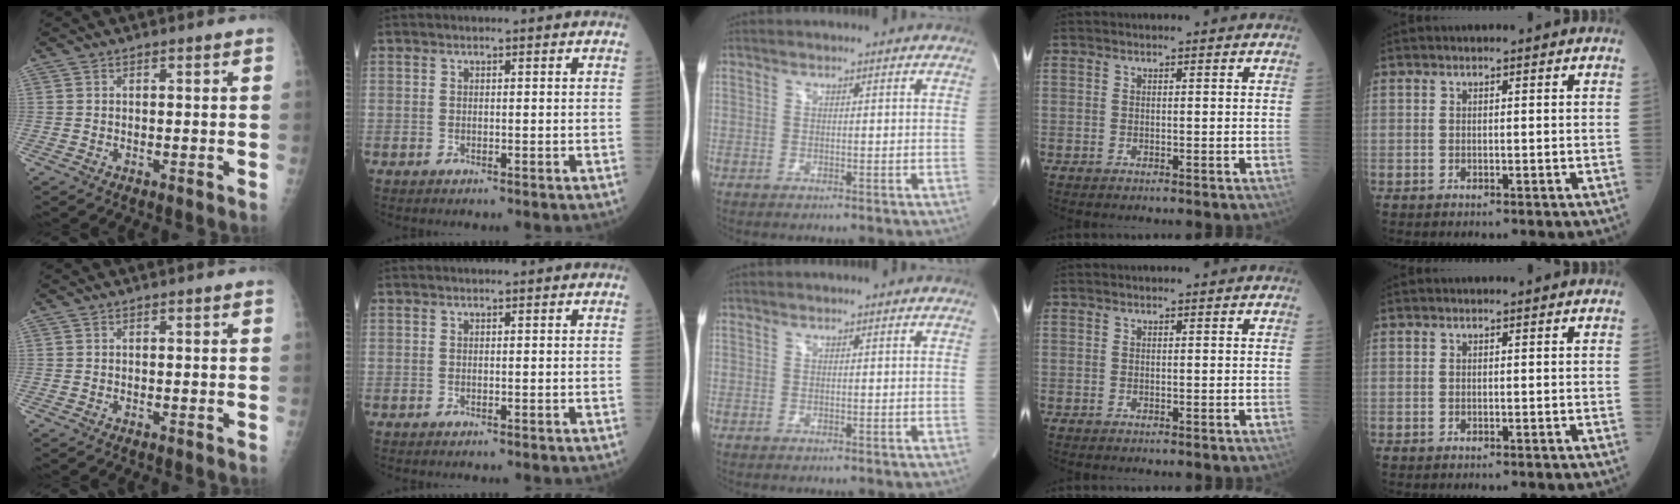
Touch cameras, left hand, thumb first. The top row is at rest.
{}